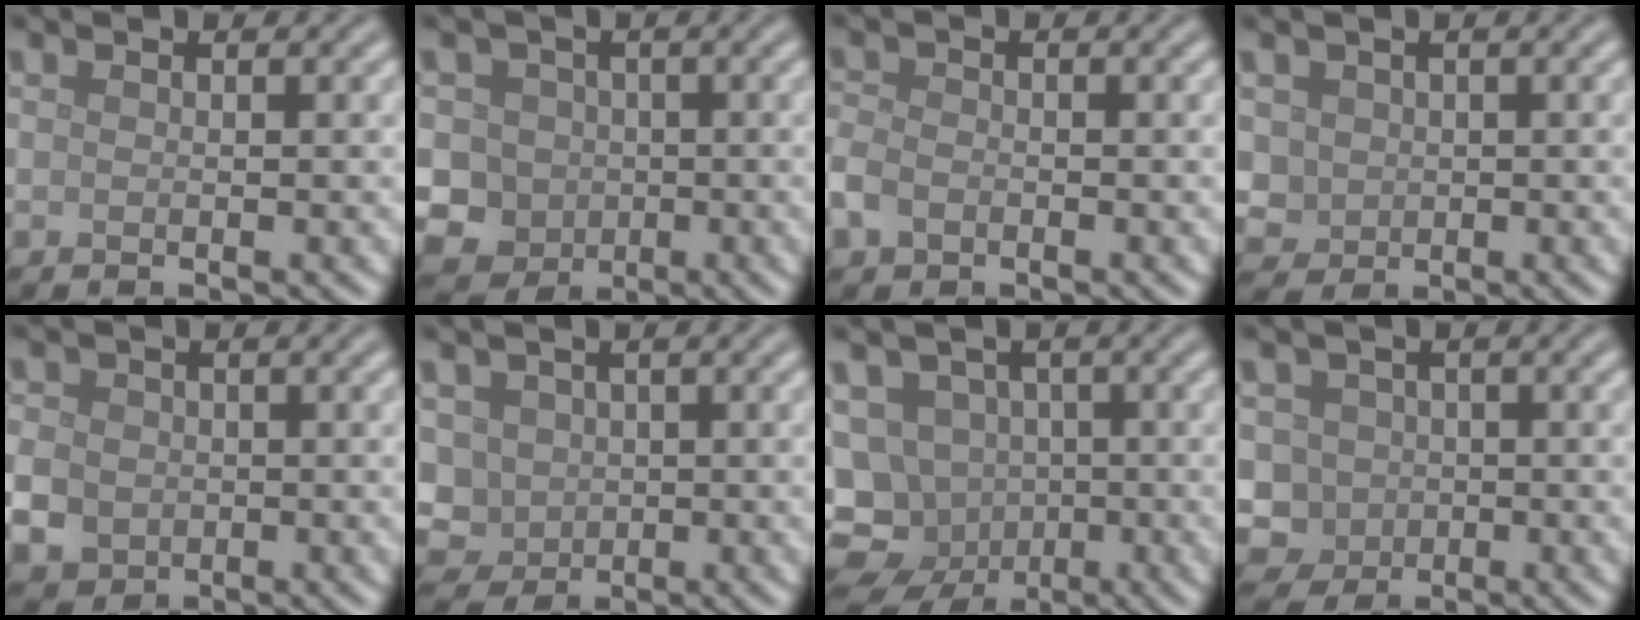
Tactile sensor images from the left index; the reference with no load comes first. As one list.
[{"total": 7.4, "force": [-0.4, 7.0, 2.4], "torque": [-0.033, 0.025, -0.047]}, {"total": 2.4, "force": [-1.2, 1.7, 1.2], "torque": [-0.030, 0.001, -0.035]}, {"total": 2.1, "force": [0.3, 1.9, 0.7], "torque": [-0.014, -0.006, 0.008]}, {"total": 4.6, "force": [-1.0, 4.0, 2.1], "torque": [-0.053, -0.009, -0.025]}, {"total": 5.1, "force": [0.2, 4.6, 2.2], "torque": [-0.041, 0.008, -0.013]}, {"total": 13.2, "force": [-5.8, 10.9, 4.6], "torque": [-0.085, -0.016, -0.102]}, {"total": 4.8, "force": [-0.5, 4.6, 1.3], "torque": [-0.011, 0.017, -0.035]}]